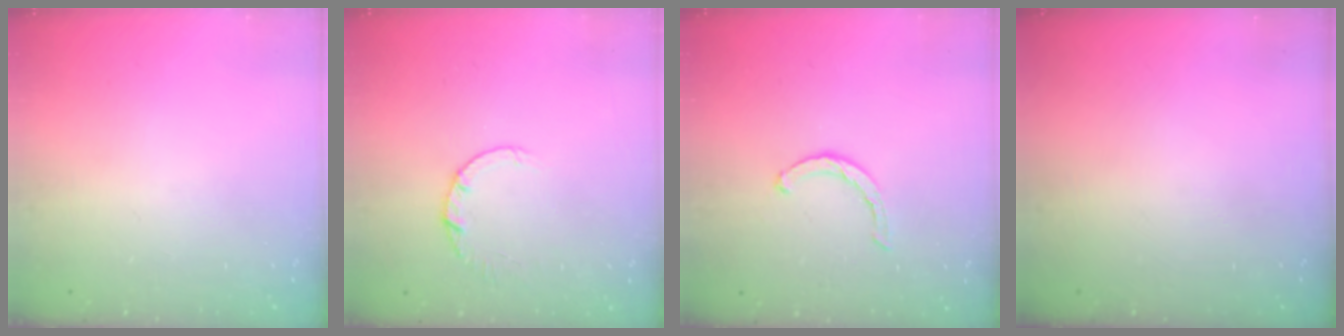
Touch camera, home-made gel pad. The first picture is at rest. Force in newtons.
{"total": 2.7, "press": 2.7, "slide": 0.4}
{"total": 2.1, "press": 2.1, "slide": 0.3}
{"total": 0.0}